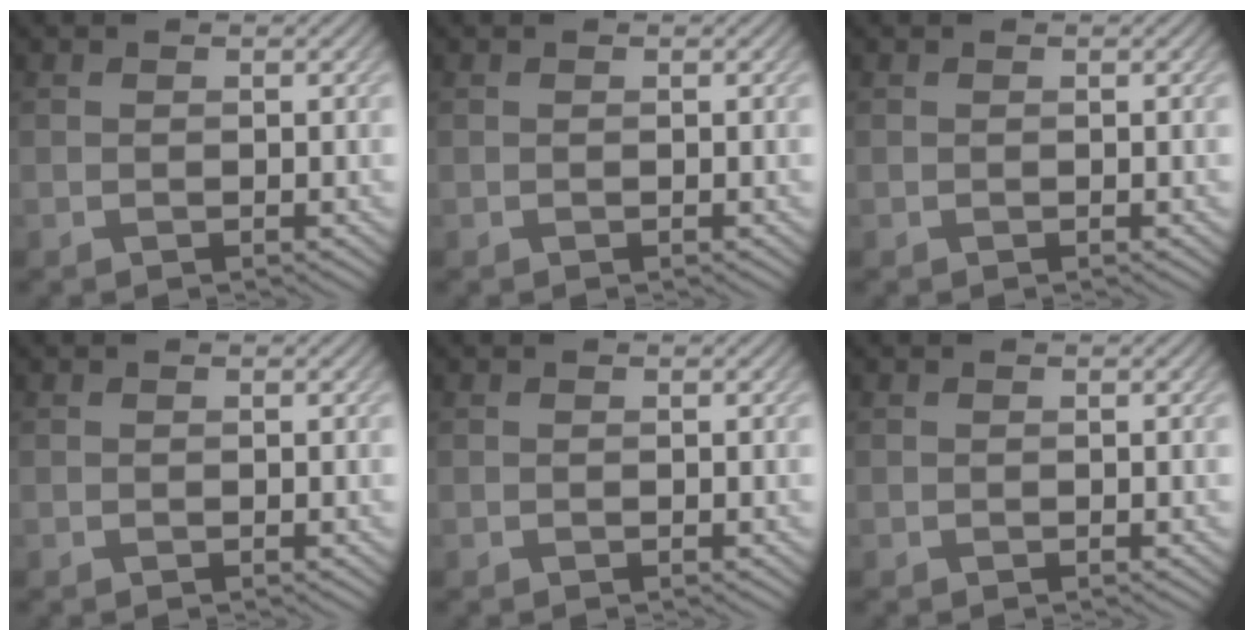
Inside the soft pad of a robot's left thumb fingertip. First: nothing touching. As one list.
[{"total": 0.0}, {"total": 0.0}, {"total": 0.0}, {"total": 0.0}, {"total": 0.0}]